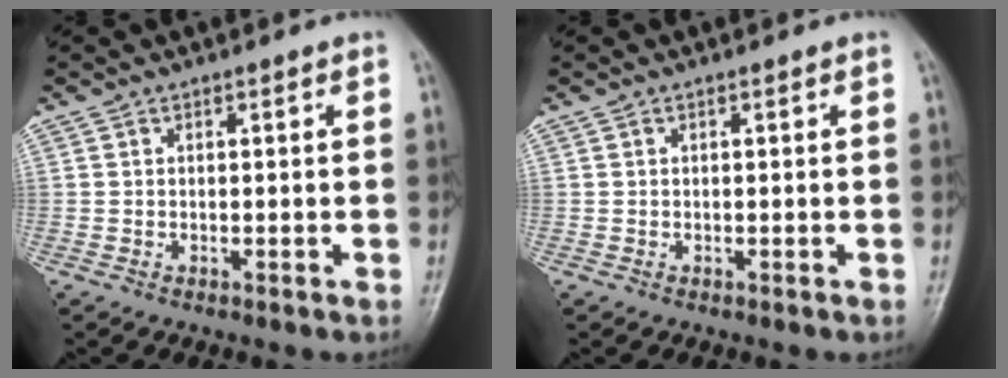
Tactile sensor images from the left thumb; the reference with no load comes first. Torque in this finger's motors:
{"motor_torque": [0.00, 0.00, 0.01, -0.01, 0.00]}